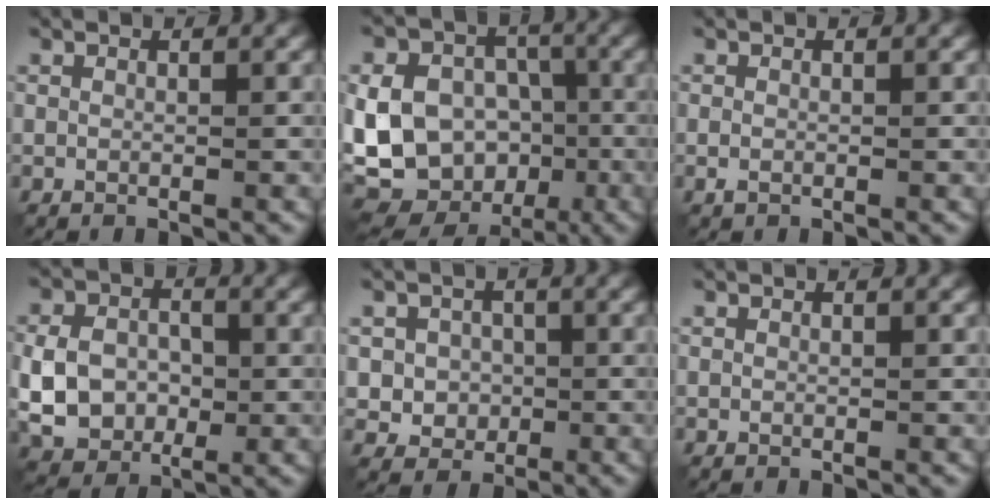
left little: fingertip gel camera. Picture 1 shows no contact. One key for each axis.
{"total": 14.8, "fx": -3.5, "fy": 12.6, "fz": 6.9, "tx": -0.144, "ty": 0.009, "tz": -0.060}
{"total": 0.8, "fx": -0.3, "fy": 0.5, "fz": 0.5, "tx": -0.014, "ty": -0.002, "tz": -0.006}
{"total": 6.1, "fx": -0.7, "fy": 4.7, "fz": 3.9, "tx": -0.082, "ty": 0.000, "tz": -0.019}
{"total": 3.2, "fx": 0.0, "fy": 3.0, "fz": 1.0, "tx": -0.007, "ty": -0.002, "tz": -0.009}
{"total": 0.0}